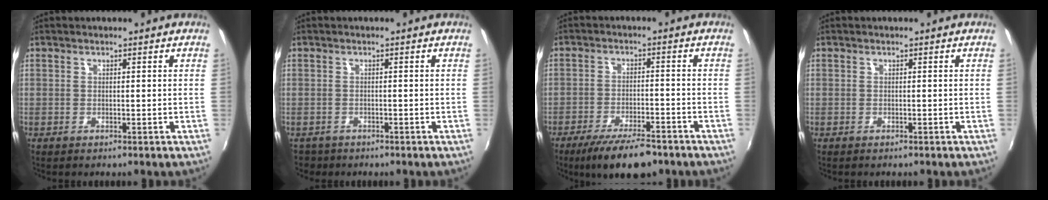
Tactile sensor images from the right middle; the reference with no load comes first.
{"total": 2.3, "force": [-1.7, 1.5, 0.4], "torque": [-0.015, -0.004, -0.025]}
{"total": 11.0, "force": [-8.3, 3.1, 6.4], "torque": [-0.137, -0.018, -0.133]}
{"total": 0.0}